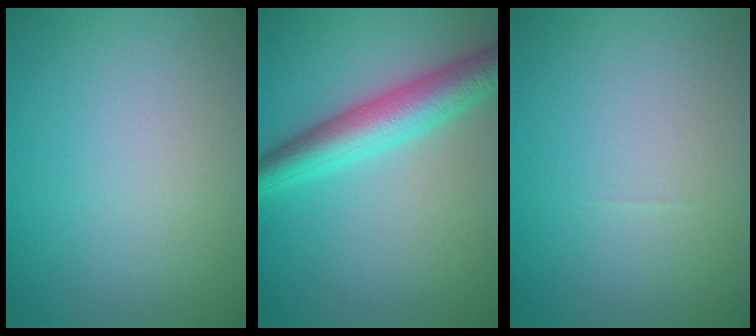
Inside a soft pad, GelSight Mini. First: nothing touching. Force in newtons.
{"total": 5.4, "press": 5.4, "slide": 0.1}
{"total": 0.0}